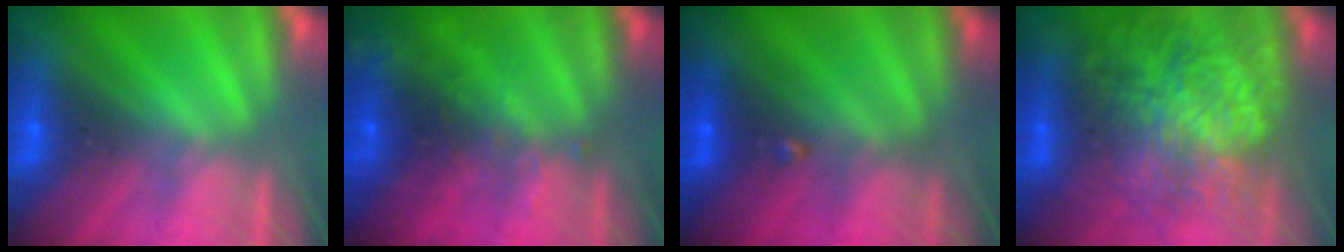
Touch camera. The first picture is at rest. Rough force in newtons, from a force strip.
{"total": 8.5}
{"total": 1.9}
{"total": 9.5}